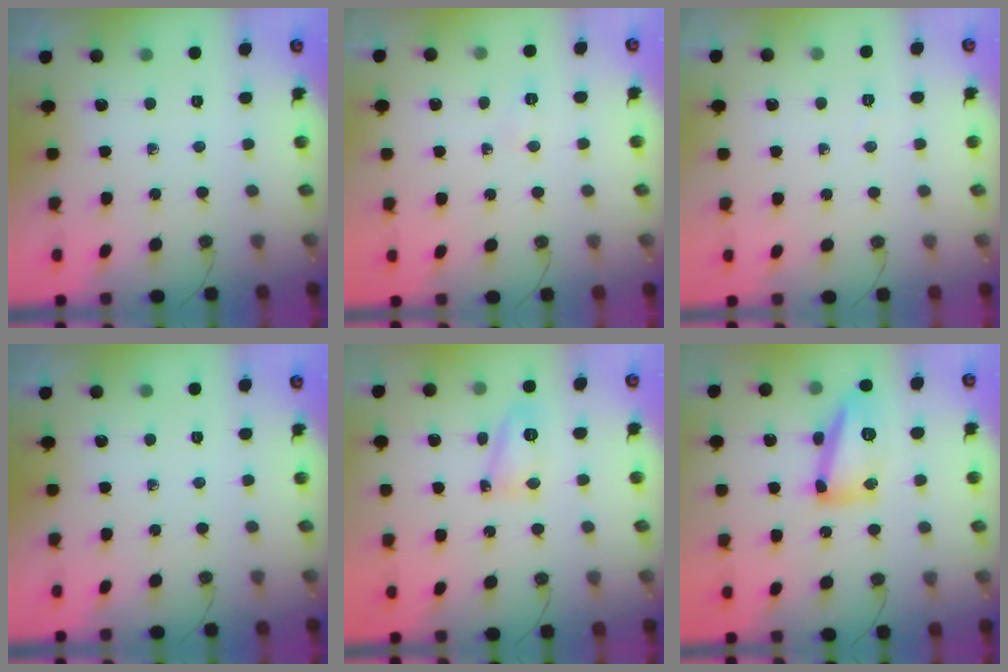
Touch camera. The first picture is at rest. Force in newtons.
{"total": 4.9, "press": 3.1, "slide": 3.8}
{"total": 3.4, "press": 2.1, "slide": 2.6}
{"total": 0.0}
{"total": 7.9, "press": 7.7, "slide": 1.9}
{"total": 14.0, "press": 13.9, "slide": 1.4}